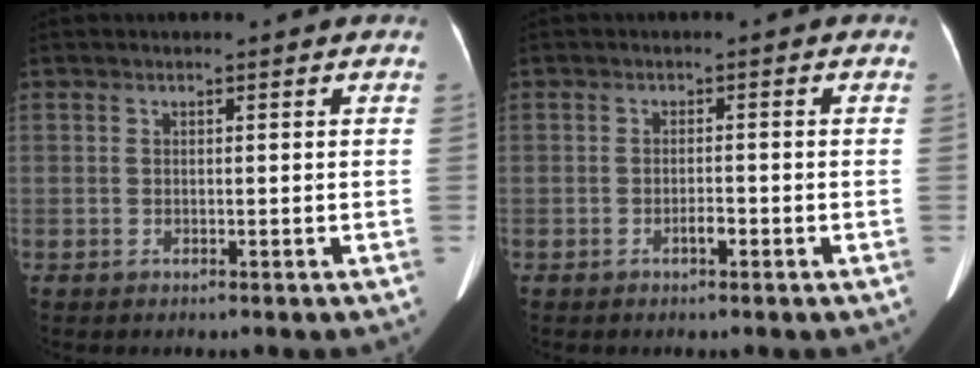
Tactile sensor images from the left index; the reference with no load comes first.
{"total": 1.6, "force": [-0.9, 0.5, 1.2], "torque": [-0.019, 0.002, -0.014]}